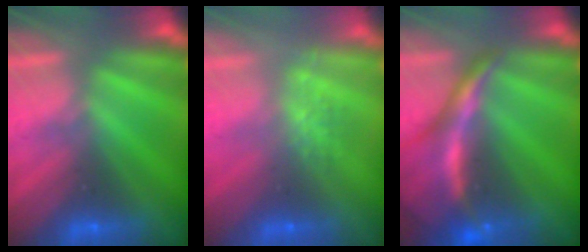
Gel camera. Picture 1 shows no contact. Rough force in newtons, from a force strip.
{"total": 2.8}
{"total": 7.5}